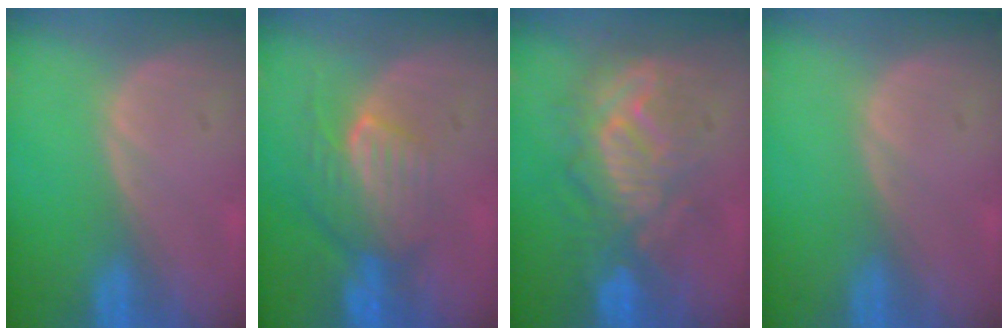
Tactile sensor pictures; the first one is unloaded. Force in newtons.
{"total": 8.1, "press": 7.1, "slide": 3.7}
{"total": 9.0, "press": 8.9, "slide": 1.0}
{"total": 0.0}